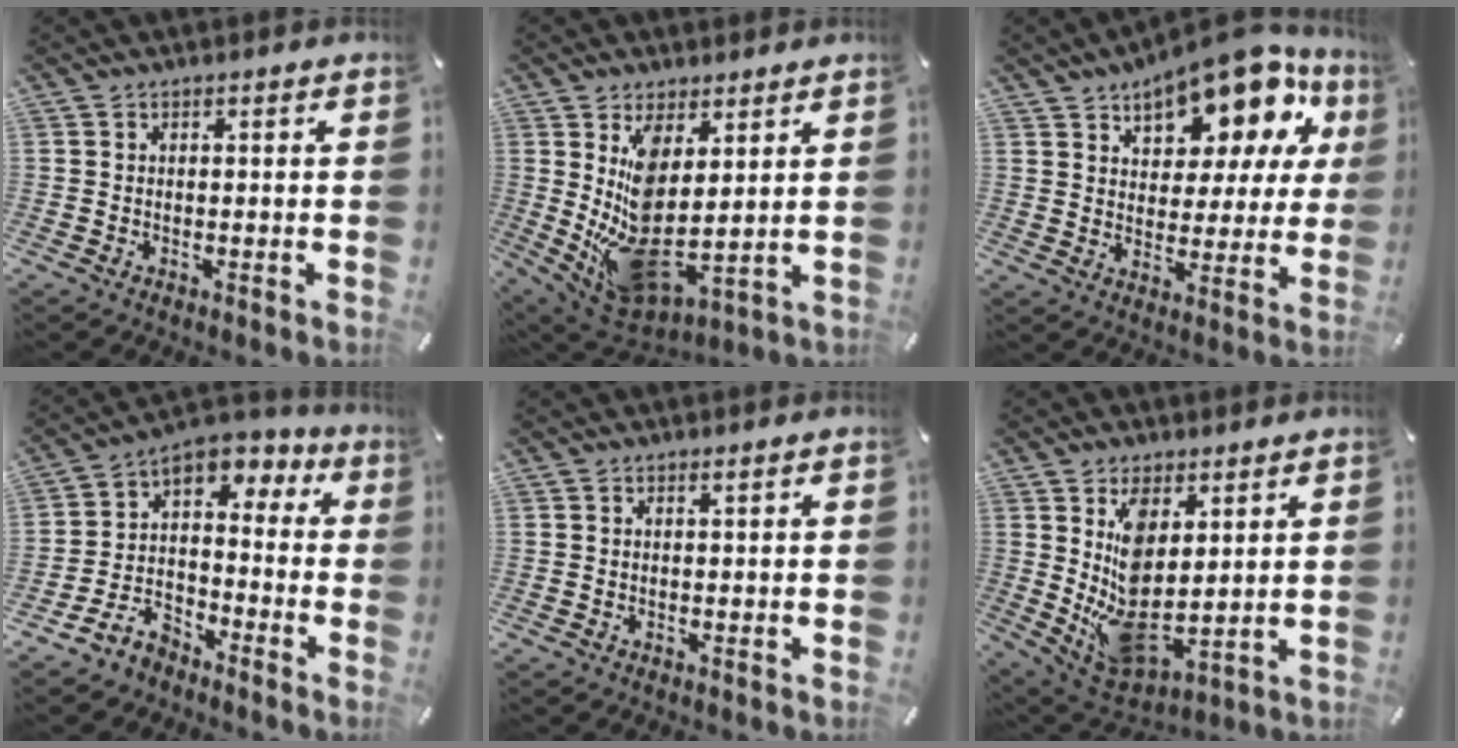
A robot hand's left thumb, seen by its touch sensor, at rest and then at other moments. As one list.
[{"total": 11.9, "force": [3.1, 6.3, 9.6], "torque": [-0.198, -0.045, 0.067]}, {"total": 16.5, "force": [11.8, 7.9, 8.4], "torque": [-0.124, -0.089, 0.202]}, {"total": 8.3, "force": [-4.4, 6.7, 2.3], "torque": [-0.062, 0.013, -0.080]}, {"total": 0.6, "force": [0.4, -0.1, 0.5], "torque": [-0.009, -0.002, 0.007]}, {"total": 12.6, "force": [4.2, 7.2, 9.4], "torque": [-0.201, -0.038, 0.082]}]